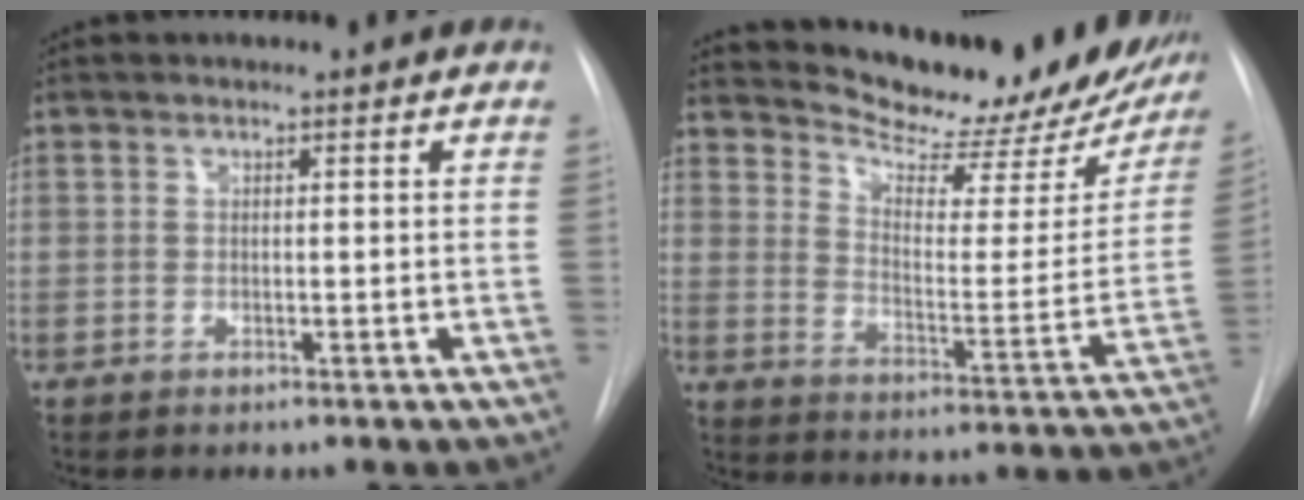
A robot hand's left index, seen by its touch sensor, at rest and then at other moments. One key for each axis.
{"total": 22.0, "fx": 19.9, "fy": 5.1, "fz": 7.9, "tx": -0.107, "ty": -0.058, "tz": 0.255}